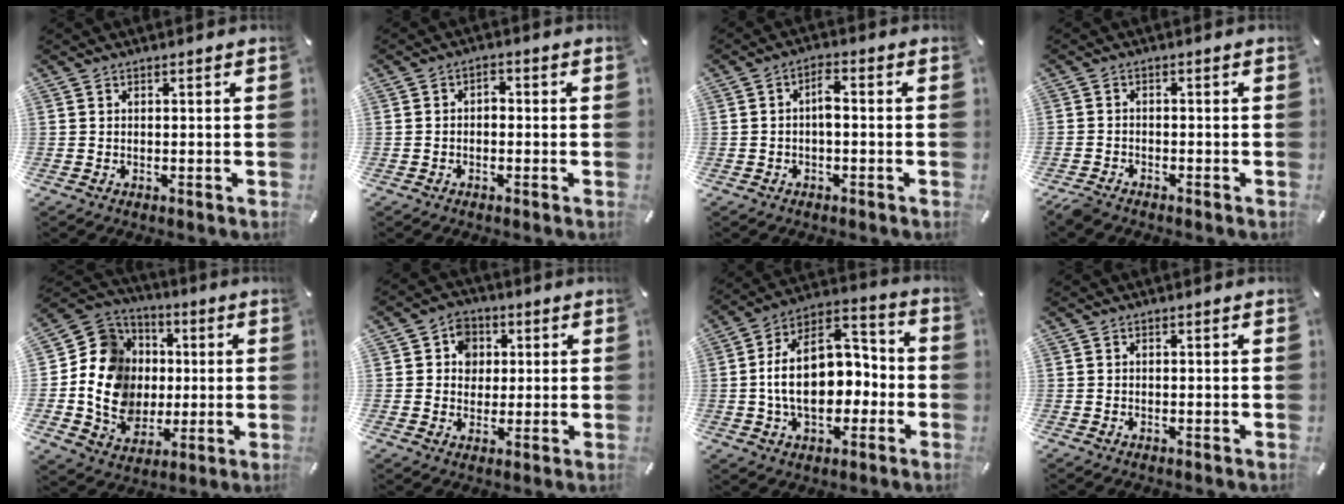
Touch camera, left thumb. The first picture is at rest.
{"total": 2.0, "force": [-0.8, 1.5, 1.2], "torque": [-0.025, 0.010, -0.017]}
{"total": 3.7, "force": [-0.5, 1.8, 3.2], "torque": [-0.060, 0.014, -0.010]}
{"total": 2.4, "force": [-2.1, 1.0, 0.6], "torque": [-0.025, 0.008, -0.046]}
{"total": 17.4, "force": [-1.3, 15.7, 7.4], "torque": [-0.150, 0.007, -0.018]}
{"total": 6.7, "force": [1.0, 6.3, 1.9], "torque": [-0.024, 0.005, 0.014]}
{"total": 18.4, "force": [-1.4, 12.7, 13.2], "torque": [-0.225, 0.008, -0.024]}
{"total": 0.0}